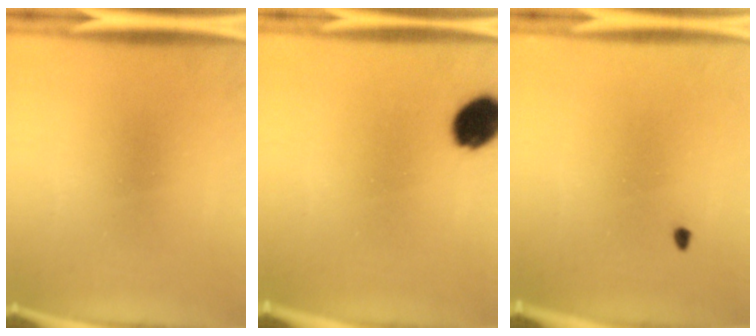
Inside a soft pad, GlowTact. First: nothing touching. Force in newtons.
{"total": 9.3}
{"total": 0.7}